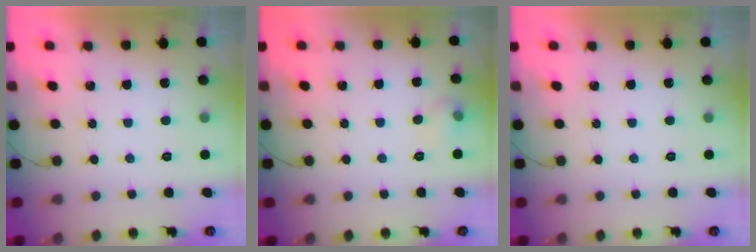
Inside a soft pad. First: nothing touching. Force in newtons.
{"total": 5.3, "press": 5.0, "slide": 1.8}
{"total": 0.0}